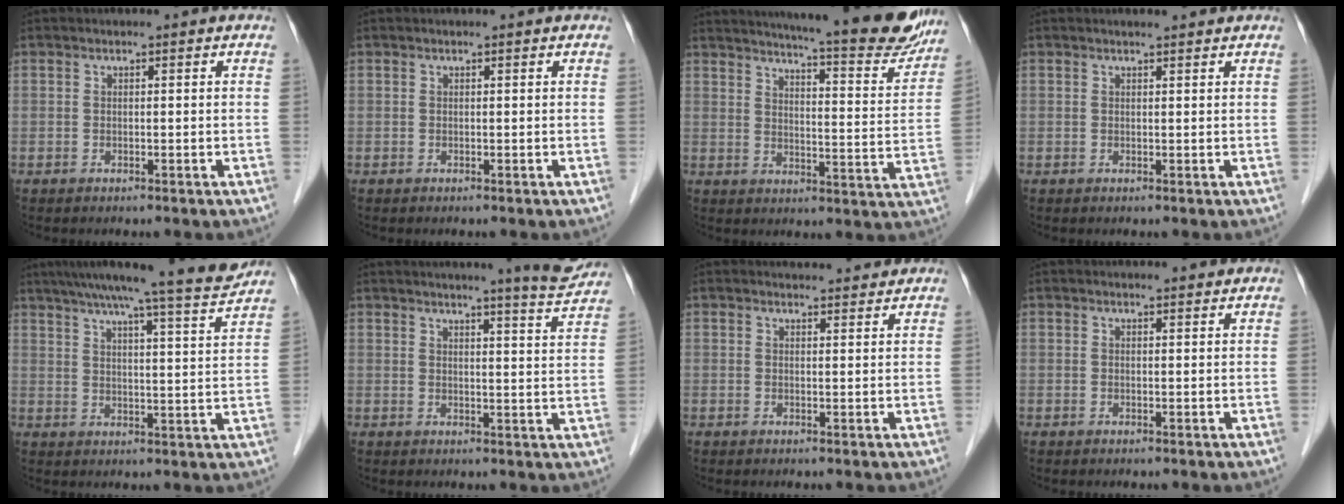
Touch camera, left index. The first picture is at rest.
{"total": 0.0}
{"total": 21.5, "force": [19.1, 2.1, 9.6], "torque": [-0.135, -0.057, 0.232]}
{"total": 2.2, "force": [2.0, 0.2, 0.9], "torque": [-0.014, 0.009, 0.026]}
{"total": 14.8, "force": [13.2, -1.1, 6.5], "torque": [-0.102, -0.022, 0.175]}
{"total": 8.1, "force": [7.5, -0.6, 2.9], "torque": [-0.044, -0.021, 0.083]}
{"total": 4.4, "force": [4.3, 0.7, 0.7], "torque": [-0.012, 0.008, 0.051]}
{"total": 1.9, "force": [1.8, 0.2, 0.6], "torque": [-0.012, 0.004, 0.024]}